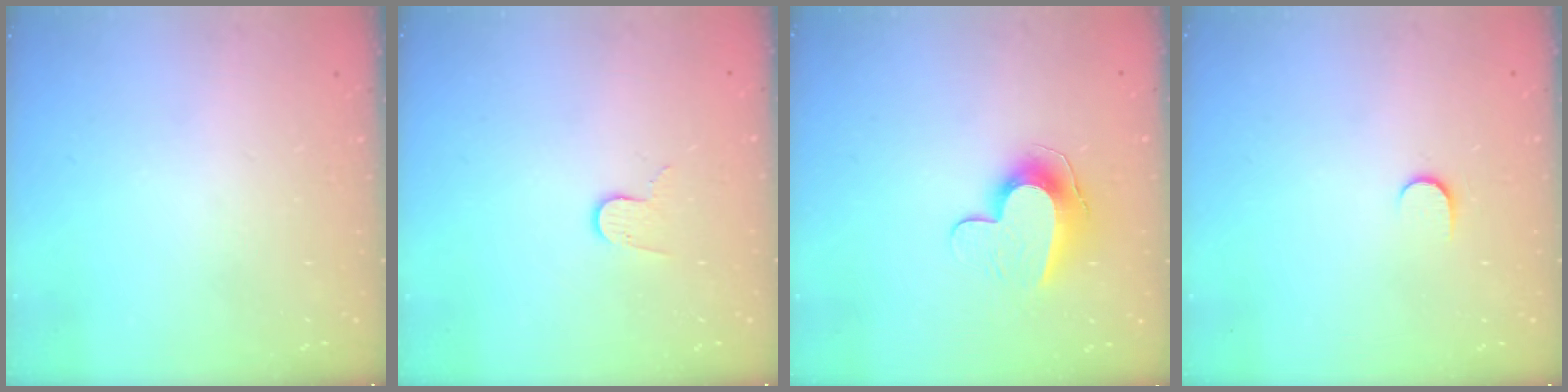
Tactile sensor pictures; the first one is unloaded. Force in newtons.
{"total": 6.0, "press": 6.0, "slide": 0.2}
{"total": 11.8, "press": 11.8, "slide": 0.6}
{"total": 3.9, "press": 3.9, "slide": 0.5}